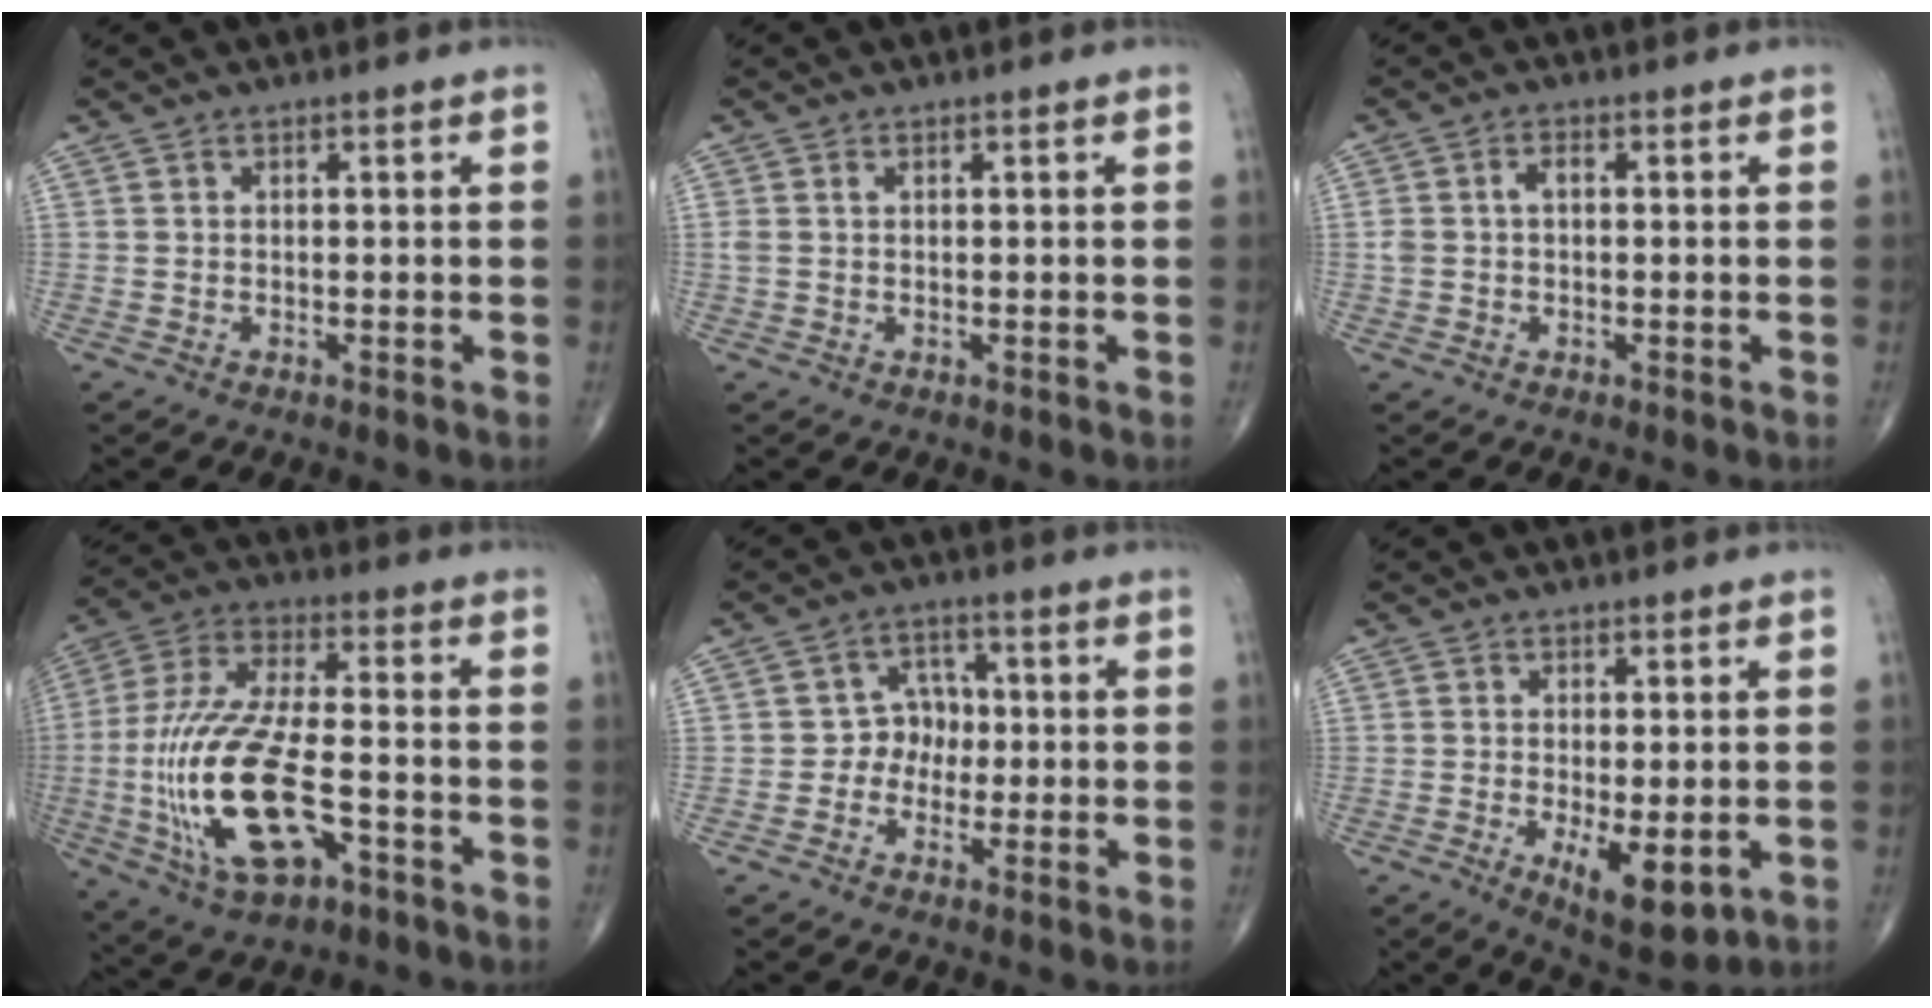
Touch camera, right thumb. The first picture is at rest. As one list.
[{"total": 1.0, "force": [0.4, 0.5, 0.7], "torque": [-0.022, 0.013, 0.013]}, {"total": 2.6, "force": [0.2, 1.6, 2.1], "torque": [-0.051, 0.013, 0.004]}, {"total": 21.3, "force": [-5.8, 9.1, 18.4], "torque": [-0.398, 0.022, -0.093]}, {"total": 5.0, "force": [-0.8, 4.4, 2.4], "torque": [-0.002, 0.016, -0.026]}, {"total": 8.7, "force": [-2.2, 3.4, 7.6], "torque": [-0.114, -0.021, -0.027]}]